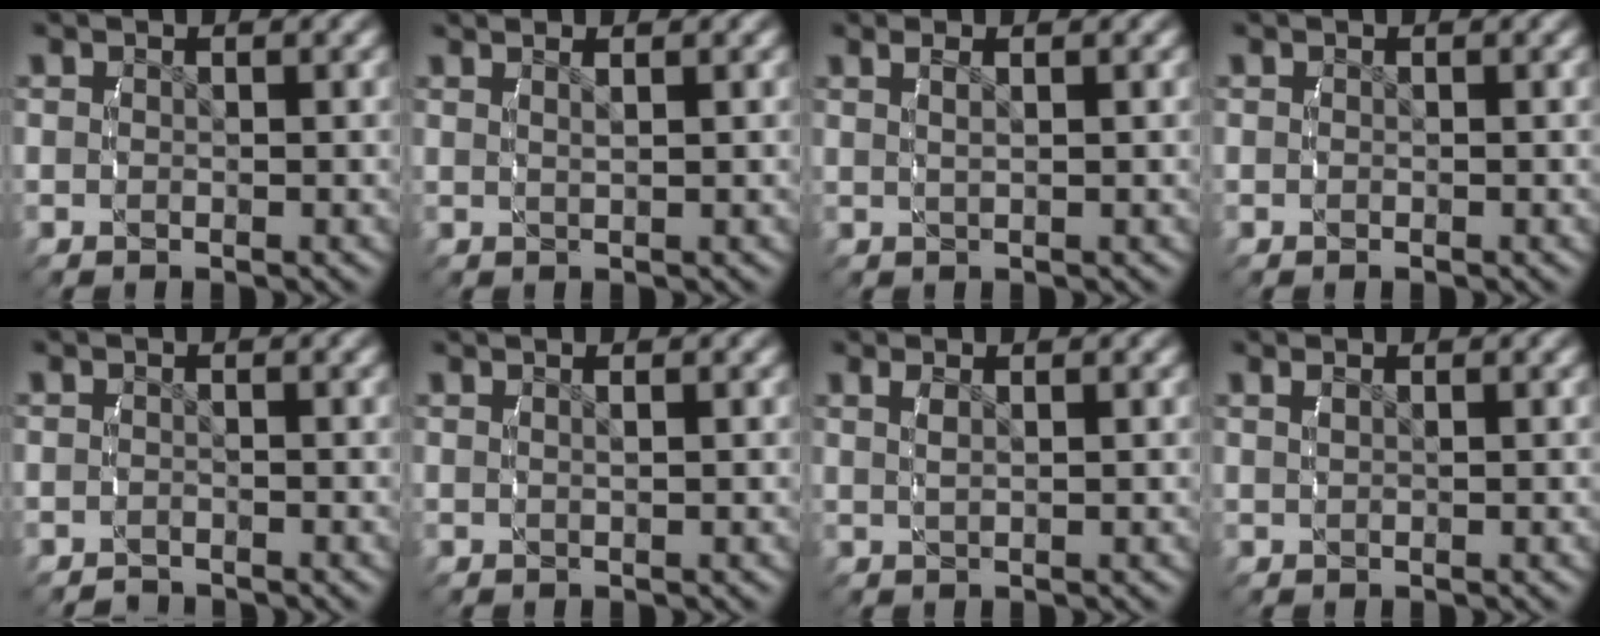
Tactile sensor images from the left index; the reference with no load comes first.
{"total": 1.9, "force": [1.2, -0.3, 1.4], "torque": [-0.014, 0.003, 0.025]}
{"total": 1.8, "force": [1.0, -0.1, 1.5], "torque": [-0.017, 0.005, 0.019]}
{"total": 0.0}
{"total": 1.4, "force": [-1.4, -0.1, -0.2], "torque": [0.001, -0.008, -0.022]}
{"total": 1.0, "force": [0.5, -0.5, 0.8], "torque": [-0.008, 0.002, 0.012]}
{"total": 1.4, "force": [0.7, -0.3, 1.1], "torque": [-0.021, 0.000, 0.022]}
{"total": 0.8, "force": [0.5, -0.6, 0.4], "torque": [-0.005, 0.001, 0.014]}